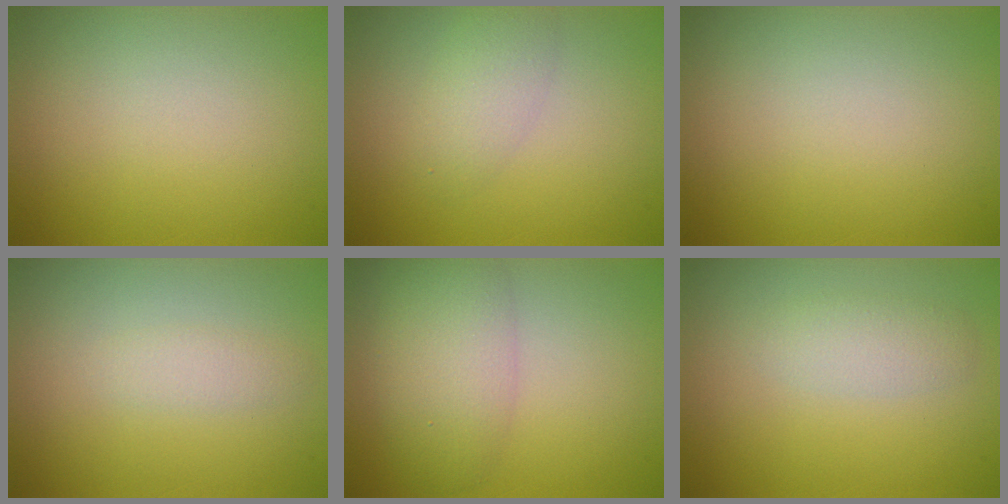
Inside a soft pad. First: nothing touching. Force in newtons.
{"total": 2.2, "press": 2.2, "slide": 0.2}
{"total": 0.0}
{"total": 1.1, "press": 1.1, "slide": 0.1}
{"total": 4.7, "press": 4.7, "slide": 0.2}
{"total": 1.9, "press": 1.9, "slide": 0.1}